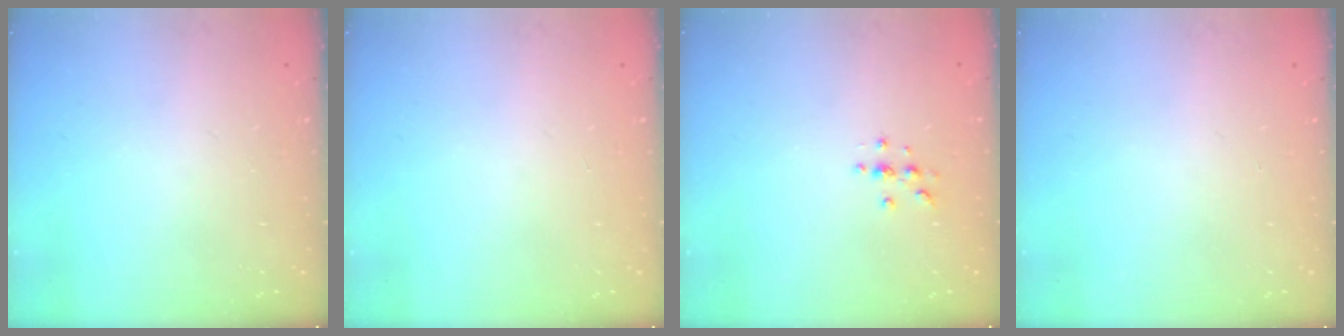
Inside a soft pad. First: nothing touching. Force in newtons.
{"total": 0.0}
{"total": 2.7, "press": 2.7, "slide": 0.3}
{"total": 0.0}